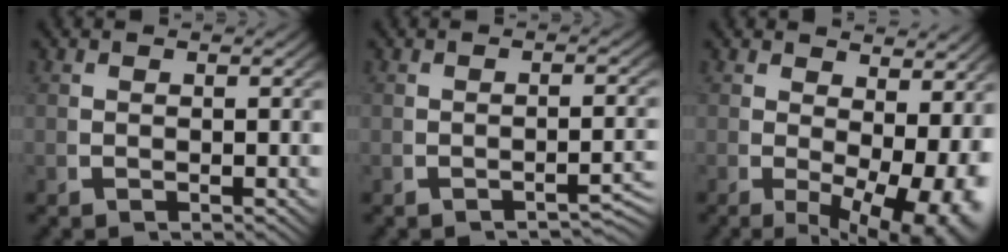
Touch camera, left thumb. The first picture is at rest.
{"total": 2.5, "force": [-2.1, 0.4, 1.3], "torque": [-0.021, 0.002, -0.031]}
{"total": 7.8, "force": [-0.8, 4.5, 6.3], "torque": [-0.093, -0.040, 0.007]}